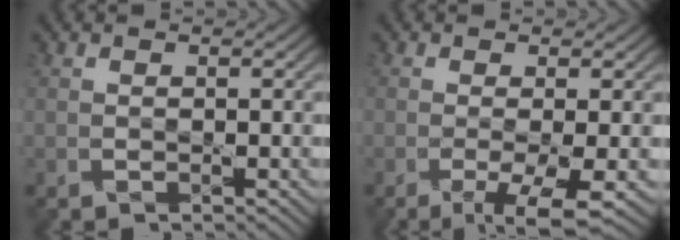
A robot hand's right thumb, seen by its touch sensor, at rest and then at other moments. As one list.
[{"total": 5.2, "force": [-2.1, 1.1, 4.6], "torque": [-0.086, -0.002, -0.034]}]